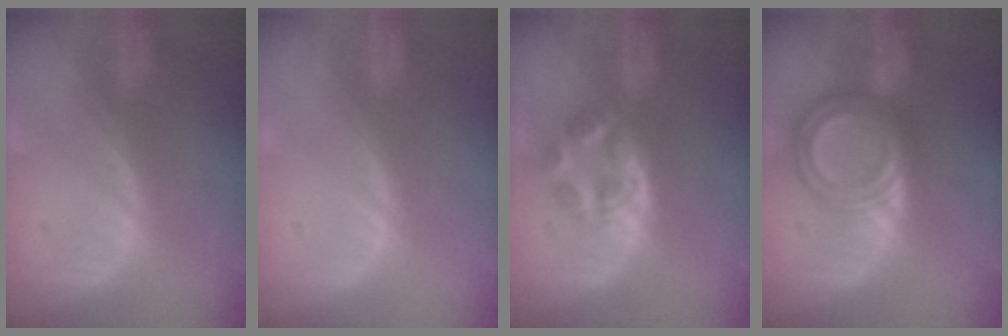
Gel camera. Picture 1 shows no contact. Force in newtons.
{"total": 0.0}
{"total": 5.0, "press": 4.8, "slide": 1.4}
{"total": 7.2, "press": 7.2, "slide": 0.4}